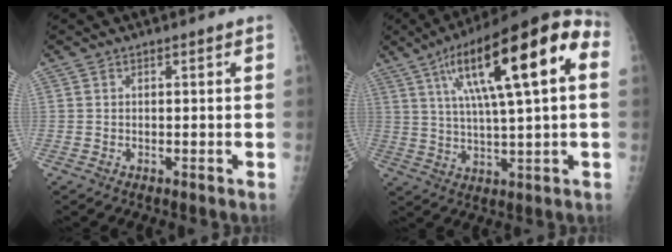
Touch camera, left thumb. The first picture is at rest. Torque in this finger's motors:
{"motor_torque": [0.50, 0.97, 2.20, -0.58, 0.30]}